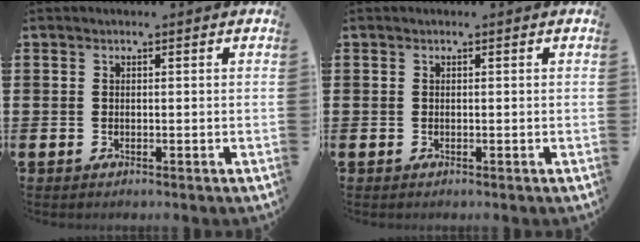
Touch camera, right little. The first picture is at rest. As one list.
[{"total": 0.0}]